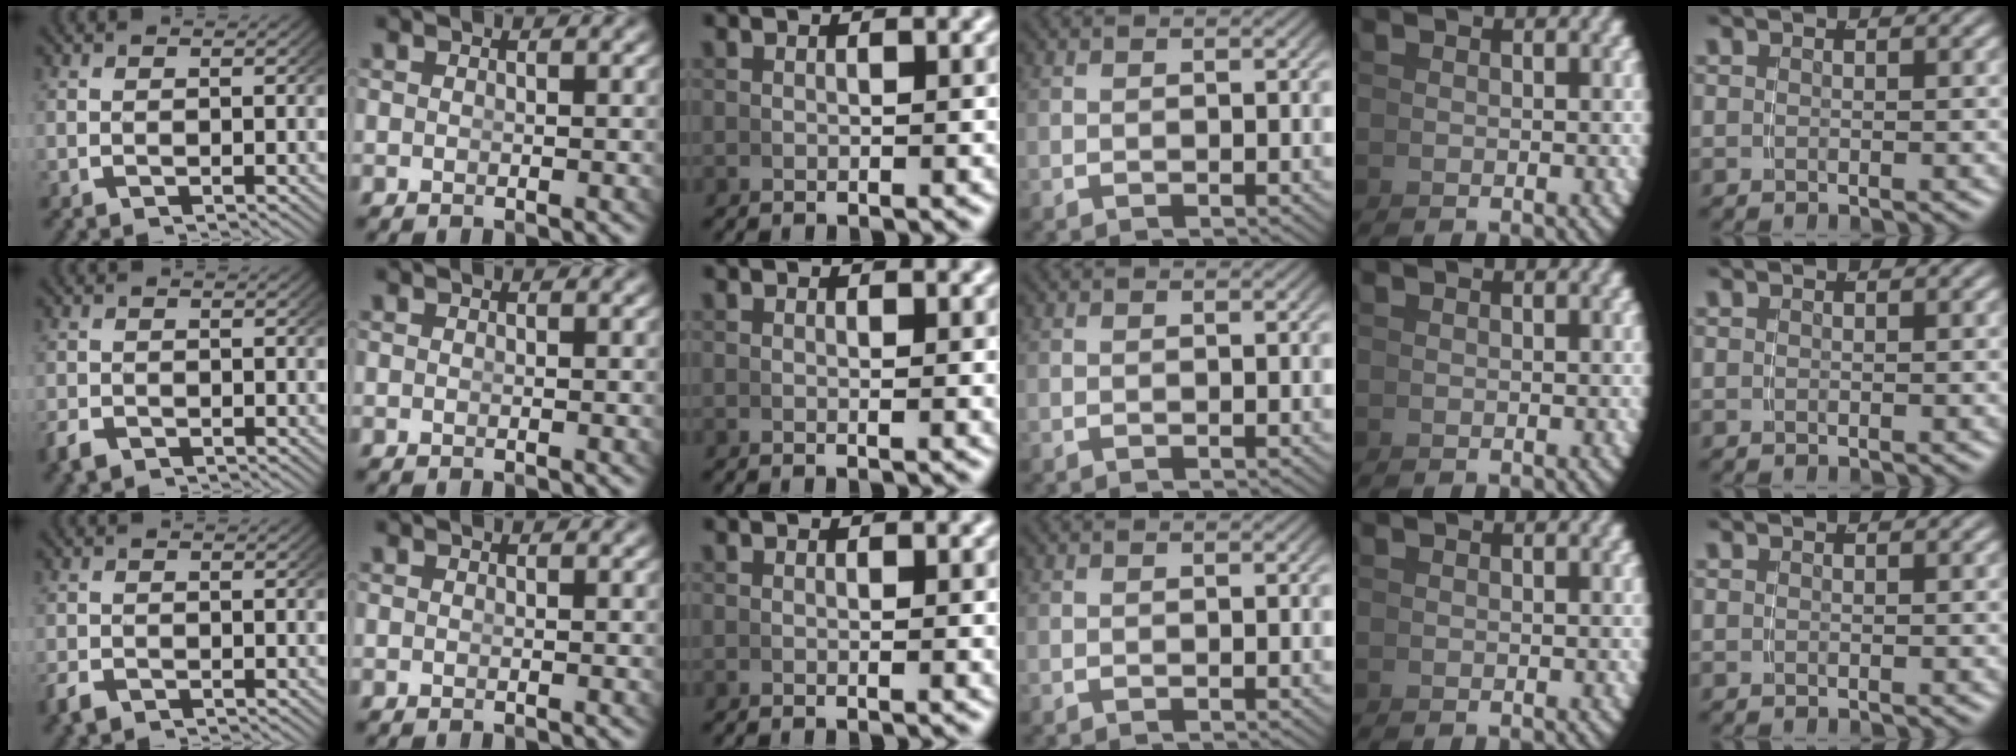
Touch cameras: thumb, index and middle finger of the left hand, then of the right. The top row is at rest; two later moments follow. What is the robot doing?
{"motion": "grasp_and_lifting", "object": "calculator"}